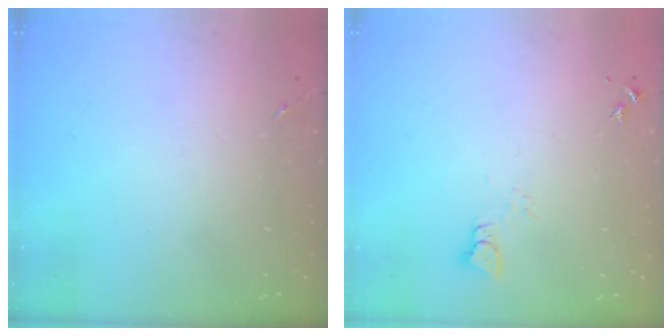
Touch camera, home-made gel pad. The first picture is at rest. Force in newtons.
{"total": 2.5, "press": 2.5, "slide": 0.1}